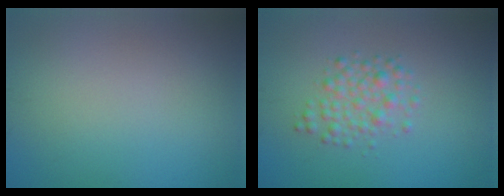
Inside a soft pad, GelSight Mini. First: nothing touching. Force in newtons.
{"total": 2.6, "press": 2.6, "slide": 0.0}